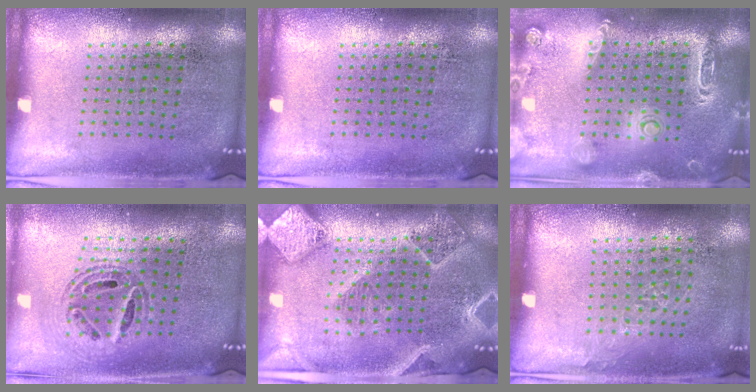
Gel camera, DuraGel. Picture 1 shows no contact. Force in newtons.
{"total": 0.0}
{"total": 2.0, "press": 1.9, "slide": 0.6}
{"total": 0.9, "press": 0.9, "slide": 0.1}
{"total": 2.7, "press": 2.4, "slide": 1.3}
{"total": 0.8, "press": 0.7, "slide": 0.4}